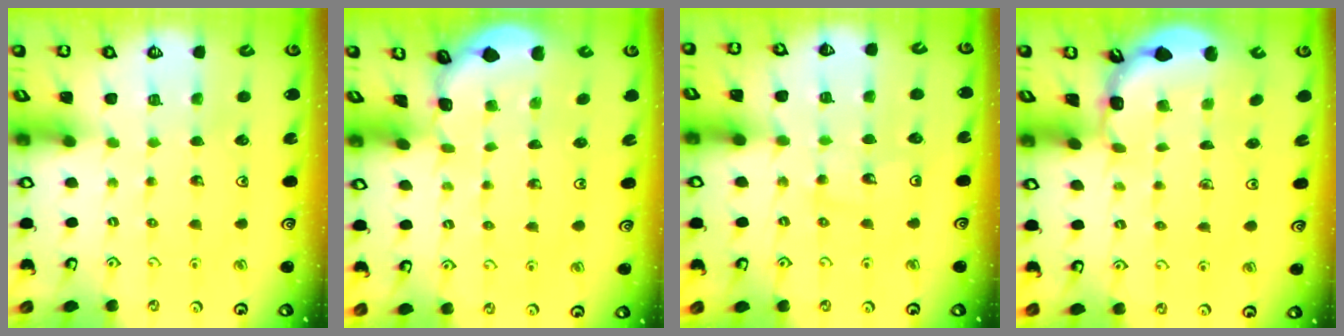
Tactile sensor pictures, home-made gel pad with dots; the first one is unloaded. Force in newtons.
{"total": 1.1, "press": 1.1, "slide": 0.1}
{"total": 13.0, "press": 12.4, "slide": 3.9}
{"total": 1.9, "press": 1.9, "slide": 0.6}